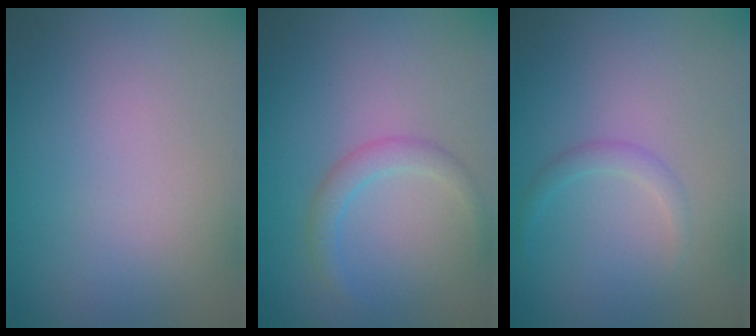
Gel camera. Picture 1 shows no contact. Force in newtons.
{"total": 1.7, "press": 1.7, "slide": 0.0}
{"total": 1.1, "press": 1.1, "slide": 0.1}